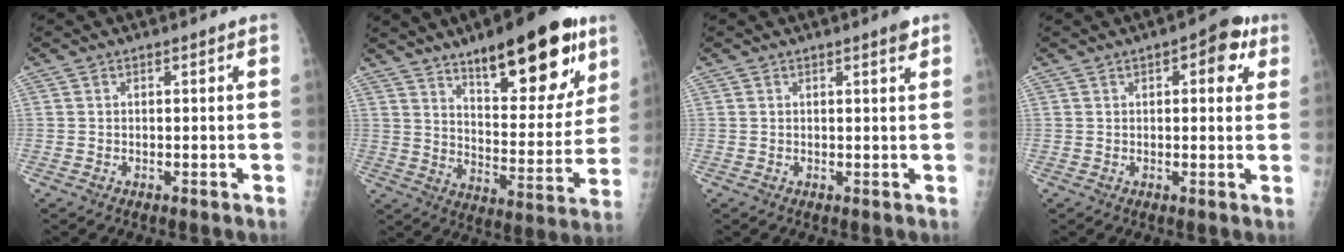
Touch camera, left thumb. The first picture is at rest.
{"total": 24.0, "force": [14.0, 8.5, 17.5], "torque": [-0.204, -0.057, 0.213]}
{"total": 1.6, "force": [1.1, 0.2, 1.2], "torque": [-0.017, -0.006, 0.014]}
{"total": 6.6, "force": [2.8, 3.1, 5.1], "torque": [-0.035, -0.002, 0.025]}